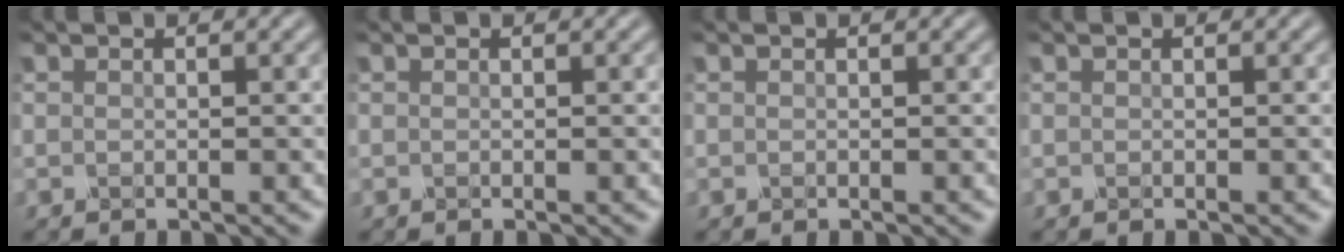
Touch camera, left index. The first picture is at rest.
{"total": 0.0}
{"total": 0.0}
{"total": 0.0}